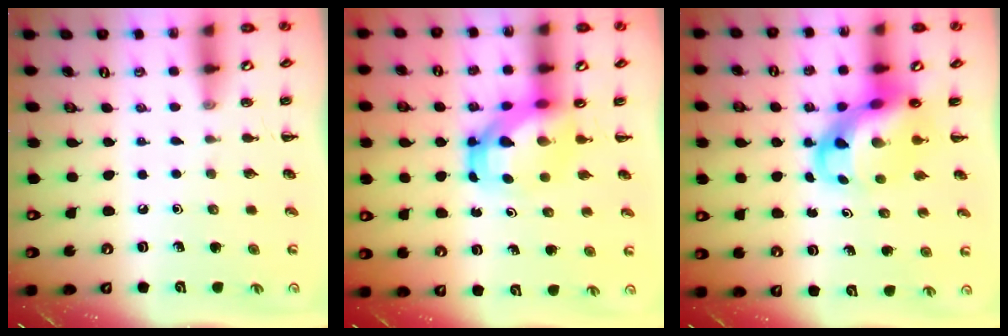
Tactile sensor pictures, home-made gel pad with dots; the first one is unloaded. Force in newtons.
{"total": 5.8, "press": 5.6, "slide": 1.4}
{"total": 7.4, "press": 7.1, "slide": 2.1}